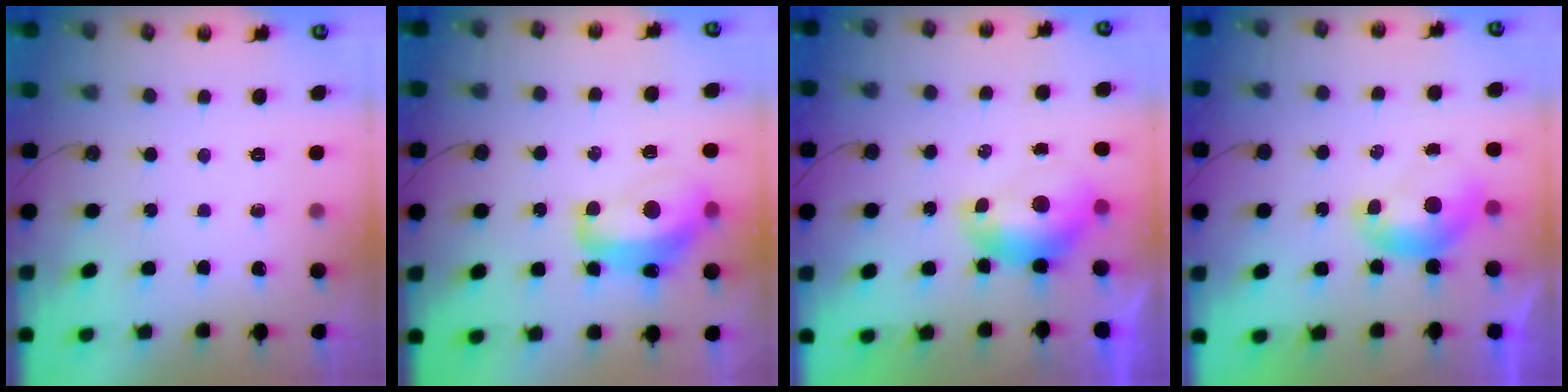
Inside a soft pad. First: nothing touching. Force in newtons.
{"total": 7.6, "press": 7.6, "slide": 0.9}
{"total": 0.9, "press": 0.7, "slide": 0.5}
{"total": 0.0}